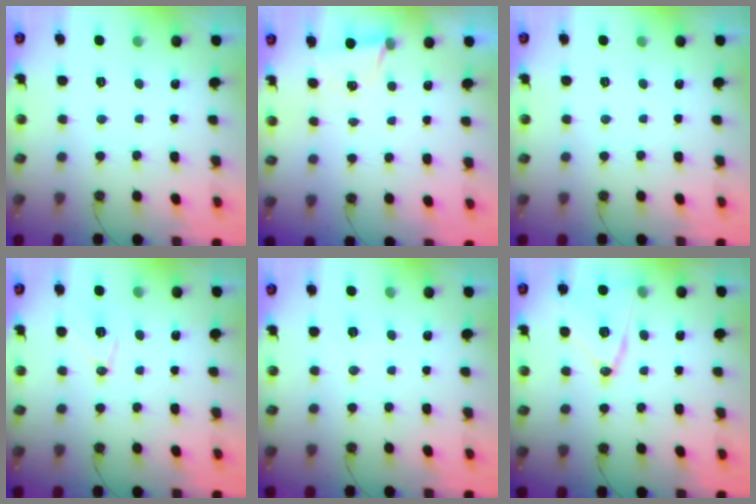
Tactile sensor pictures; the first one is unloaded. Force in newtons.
{"total": 4.5, "press": 1.3, "slide": 4.4}
{"total": 0.0}
{"total": 9.5, "press": 9.5, "slide": 0.7}
{"total": 5.2, "press": 2.8, "slide": 4.4}
{"total": 13.8, "press": 13.3, "slide": 3.4}